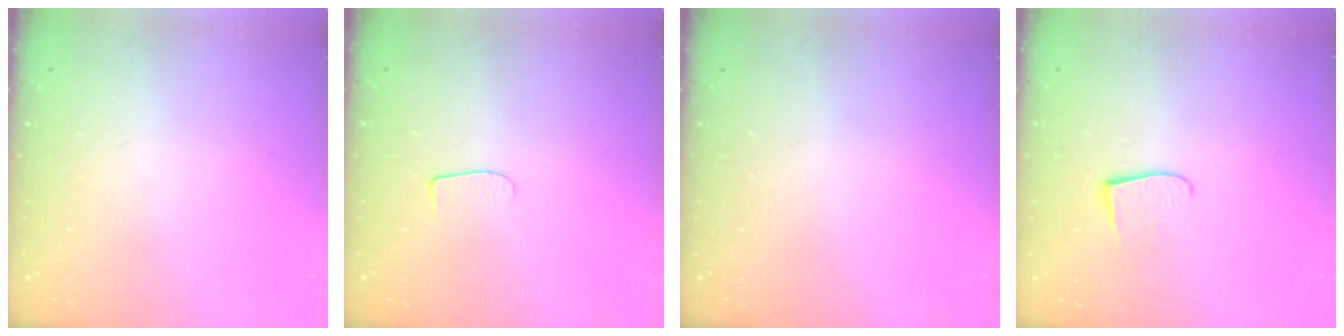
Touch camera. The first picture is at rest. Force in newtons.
{"total": 6.0, "press": 6.0, "slide": 0.6}
{"total": 0.0}
{"total": 6.9, "press": 6.9, "slide": 0.7}